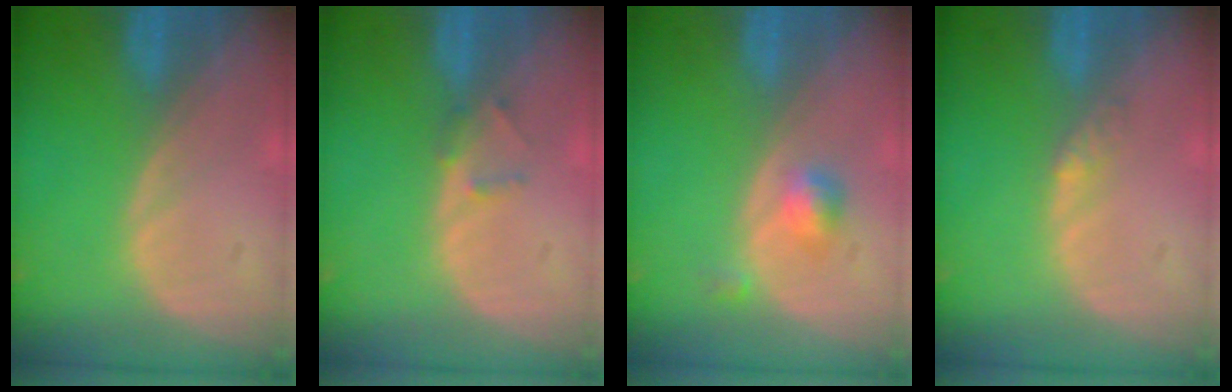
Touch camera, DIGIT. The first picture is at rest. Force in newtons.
{"total": 1.3, "press": 1.1, "slide": 0.8}
{"total": 2.6, "press": 2.4, "slide": 1.1}
{"total": 1.8, "press": 1.6, "slide": 1.0}